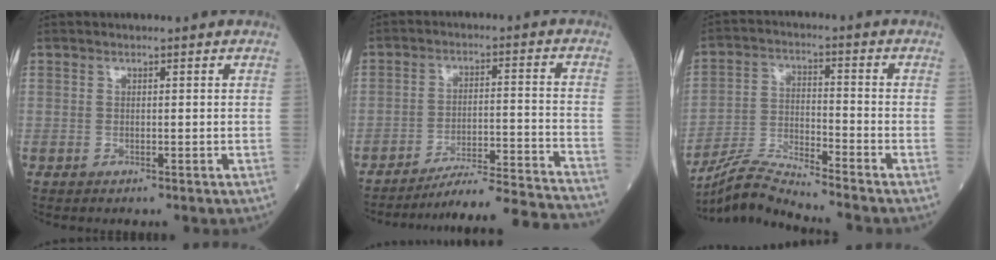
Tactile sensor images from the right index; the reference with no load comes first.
{"total": 19.0, "force": [-18.3, -1.9, 4.8], "torque": [-0.051, -0.014, -0.259]}
{"total": 8.4, "force": [-8.0, -1.6, 1.6], "torque": [-0.040, -0.013, -0.153]}